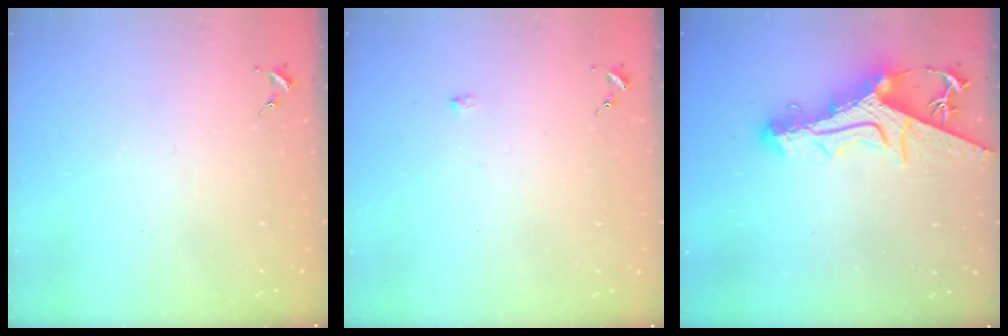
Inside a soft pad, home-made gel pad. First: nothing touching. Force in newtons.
{"total": 4.3, "press": 4.3, "slide": 0.2}
{"total": 13.4, "press": 13.3, "slide": 1.4}